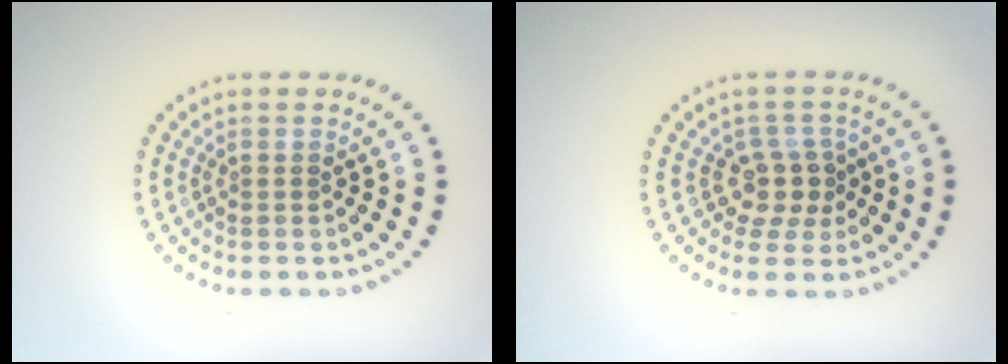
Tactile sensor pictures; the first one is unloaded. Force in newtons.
{"total": 2.7, "press": 2.1, "slide": 1.8}